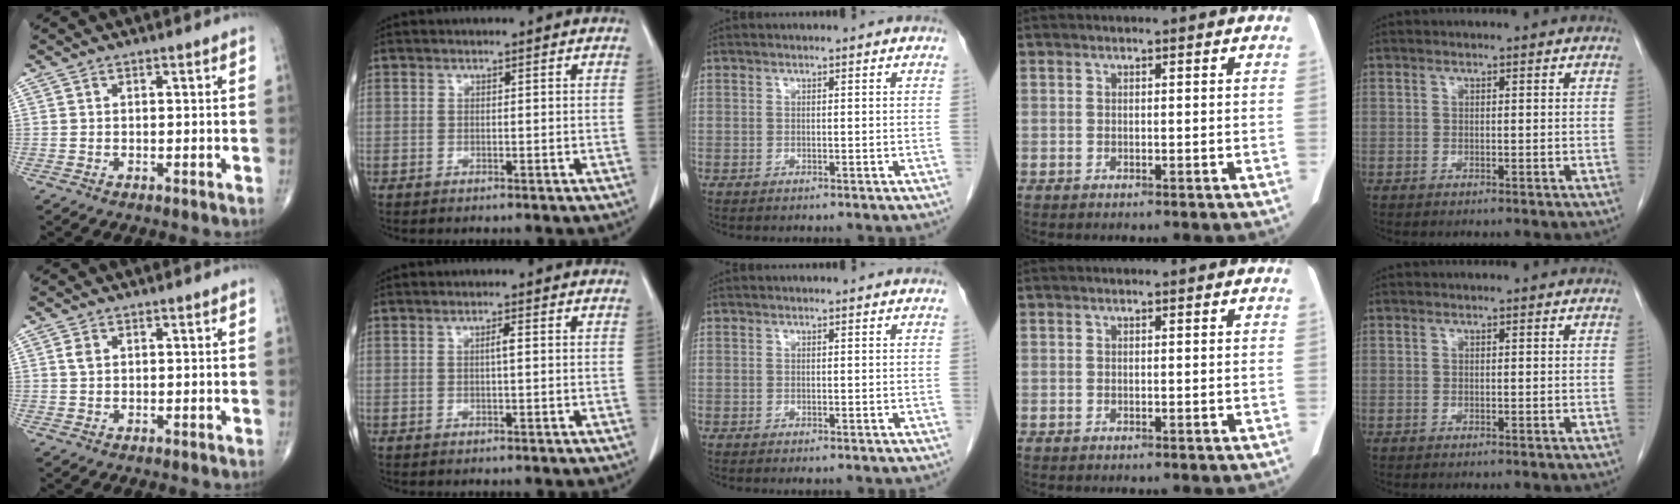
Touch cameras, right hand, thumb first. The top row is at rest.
{"thumb": {"total": 1.4, "force": [0.4, 0.9, 1.0], "torque": [-0.019, 0.002, 0.010]}, "index": {"total": 1.2, "force": [0.1, 0.0, 1.2], "torque": [-0.023, 0.003, 0.001]}}